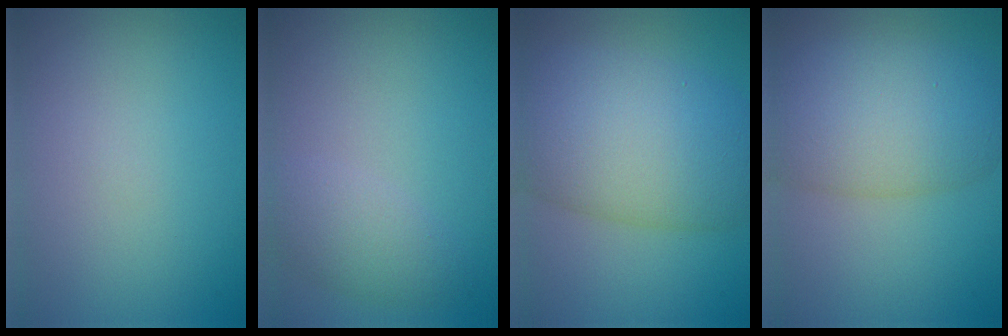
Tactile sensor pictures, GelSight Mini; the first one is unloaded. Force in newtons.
{"total": 2.5, "press": 2.5, "slide": 0.1}
{"total": 10.4, "press": 10.3, "slide": 0.4}
{"total": 8.3, "press": 8.3, "slide": 0.2}